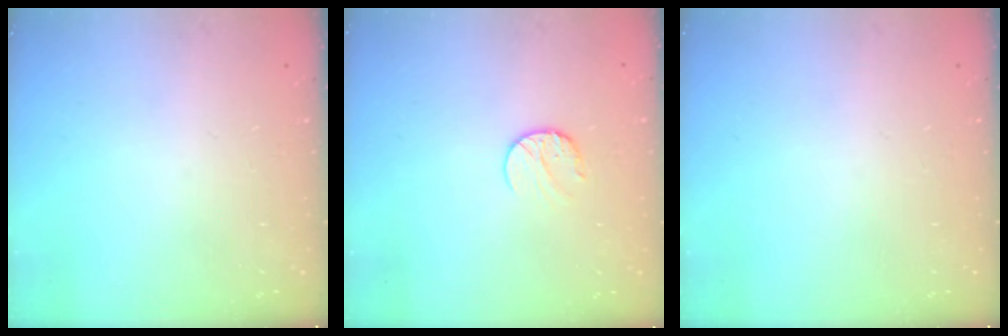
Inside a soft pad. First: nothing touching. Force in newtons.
{"total": 7.1, "press": 7.1, "slide": 0.8}
{"total": 0.0}